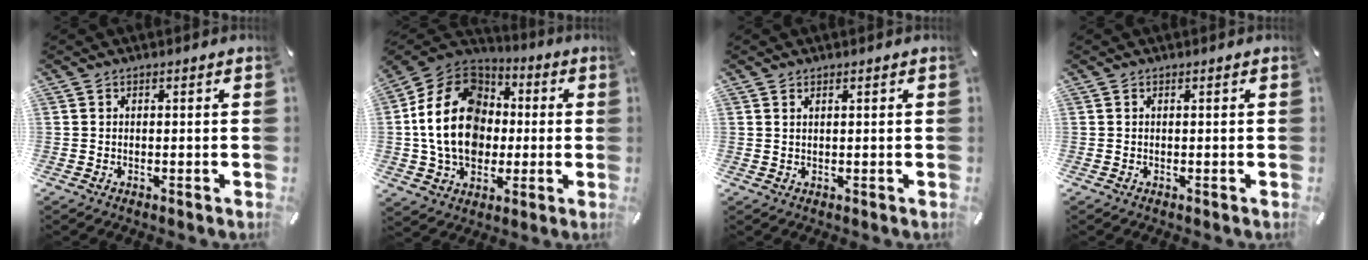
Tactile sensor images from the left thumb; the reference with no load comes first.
{"total": 19.6, "force": [-0.3, 15.8, 11.5], "torque": [-0.253, 0.014, -0.005]}
{"total": 0.9, "force": [0.6, 0.1, 0.7], "torque": [-0.013, -0.001, 0.010]}
{"total": 0.0}